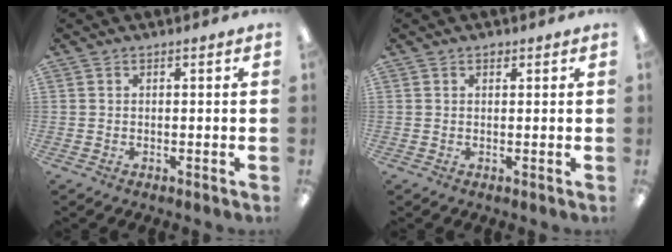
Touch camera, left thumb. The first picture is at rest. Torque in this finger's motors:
{"motor_torque": [0.13, -0.03, 0.37, 0.02, 0.01]}